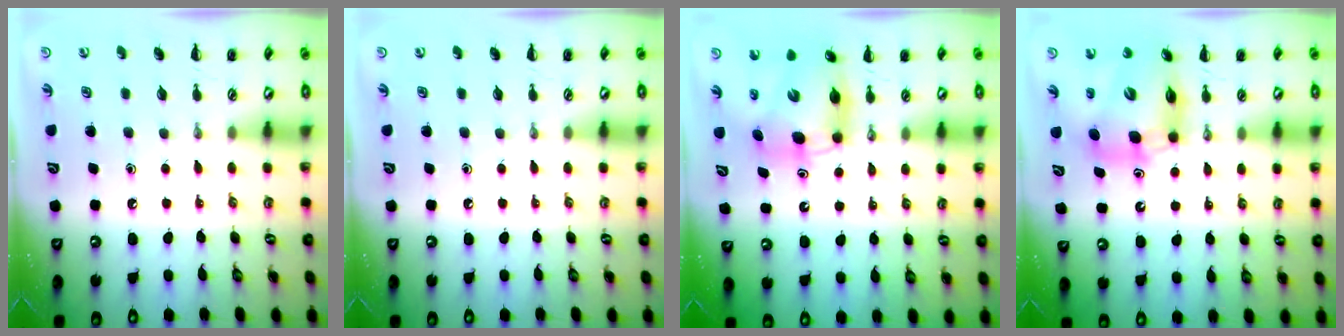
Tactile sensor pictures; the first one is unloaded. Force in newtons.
{"total": 0.0}
{"total": 7.0, "press": 6.7, "slide": 1.9}
{"total": 12.2, "press": 11.6, "slide": 3.6}